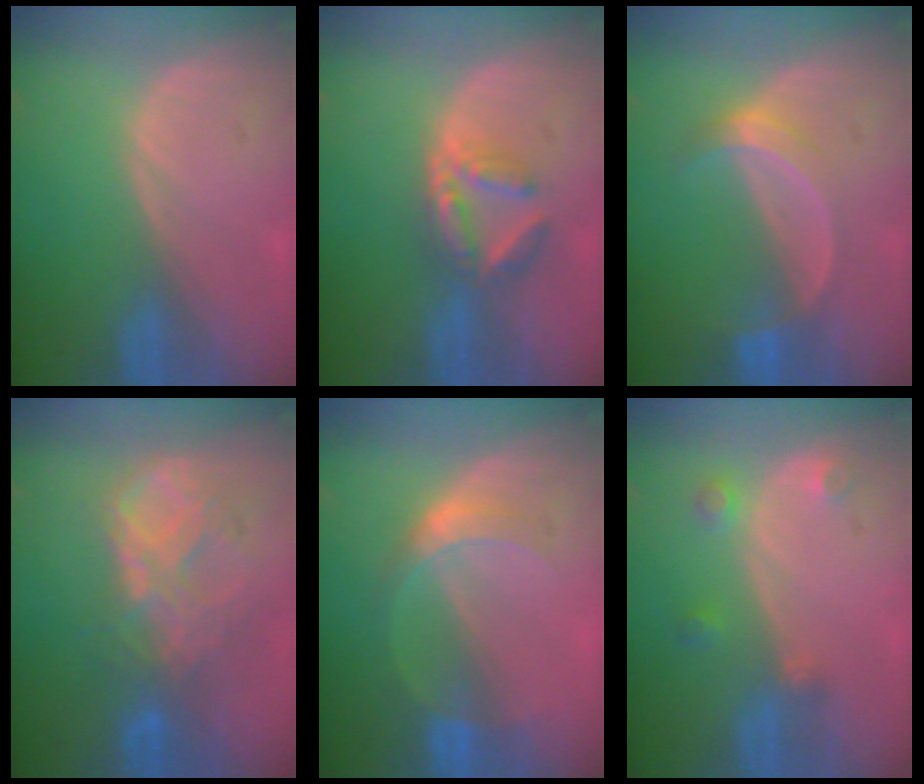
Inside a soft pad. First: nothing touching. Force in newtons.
{"total": 6.0, "press": 5.7, "slide": 1.8}
{"total": 5.2, "press": 4.7, "slide": 2.2}
{"total": 9.2, "press": 7.8, "slide": 4.9}
{"total": 4.9, "press": 4.9, "slide": 0.6}
{"total": 2.9, "press": 2.8, "slide": 0.8}